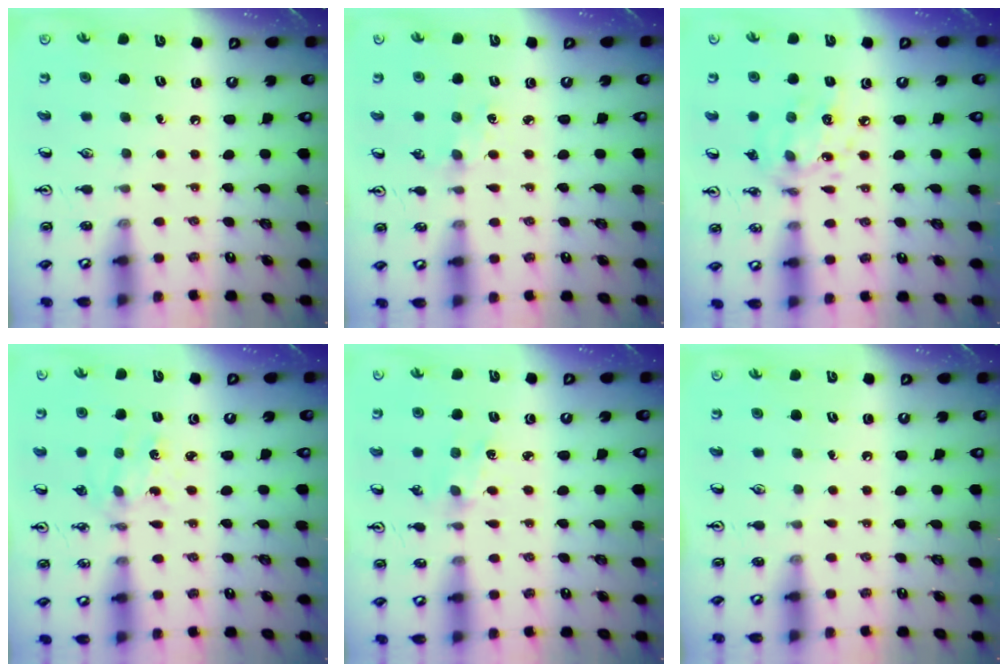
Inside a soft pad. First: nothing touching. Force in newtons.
{"total": 2.3, "press": 2.3, "slide": 0.3}
{"total": 10.4, "press": 10.4, "slide": 0.6}
{"total": 1.4, "press": 1.4, "slide": 0.2}
{"total": 2.7, "press": 2.7, "slide": 0.4}
{"total": 0.0}